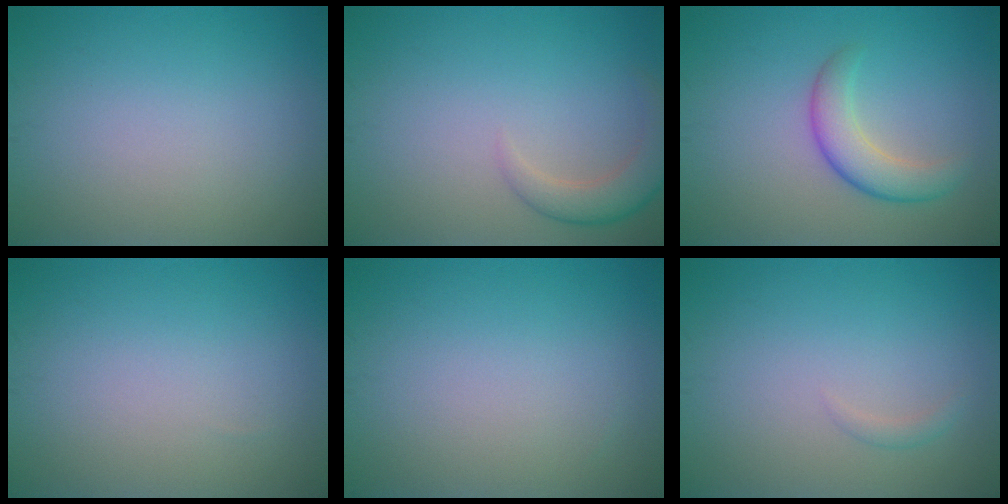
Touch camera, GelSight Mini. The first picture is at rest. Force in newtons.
{"total": 3.0, "press": 3.0, "slide": 0.2}
{"total": 3.5, "press": 3.5, "slide": 0.1}
{"total": 0.0}
{"total": 0.0}
{"total": 0.7, "press": 0.7, "slide": 0.1}